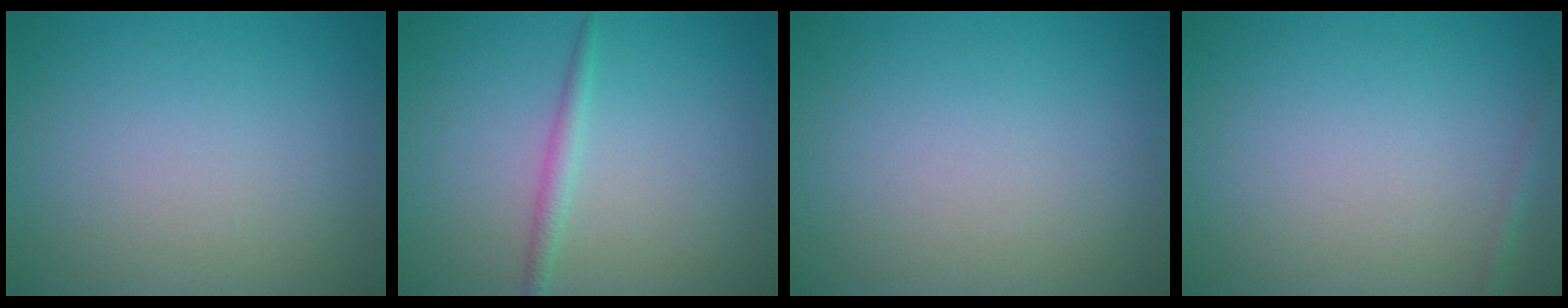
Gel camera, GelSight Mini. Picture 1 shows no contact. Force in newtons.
{"total": 1.4, "press": 1.4, "slide": 0.1}
{"total": 0.0}
{"total": 0.7, "press": 0.7, "slide": 0.0}